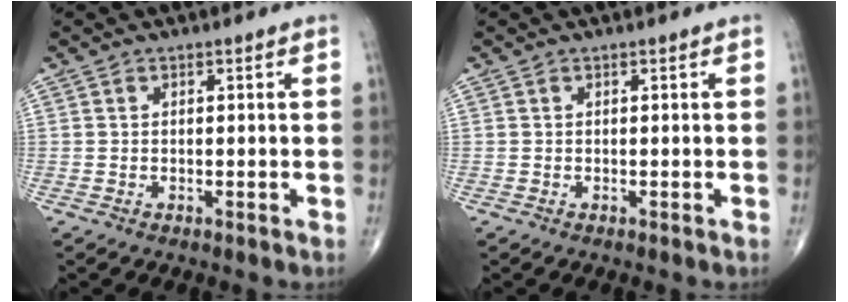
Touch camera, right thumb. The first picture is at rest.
{"total": 0.0}